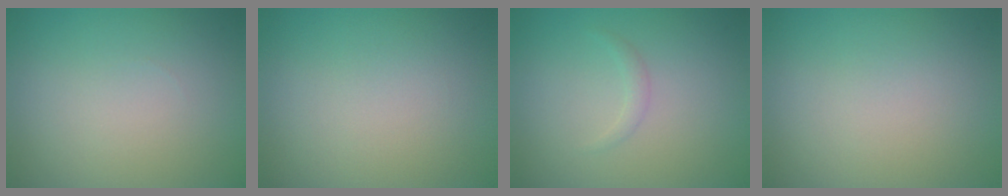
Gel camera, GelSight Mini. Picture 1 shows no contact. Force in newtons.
{"total": 0.0}
{"total": 0.8, "press": 0.8, "slide": 0.0}
{"total": 0.0}